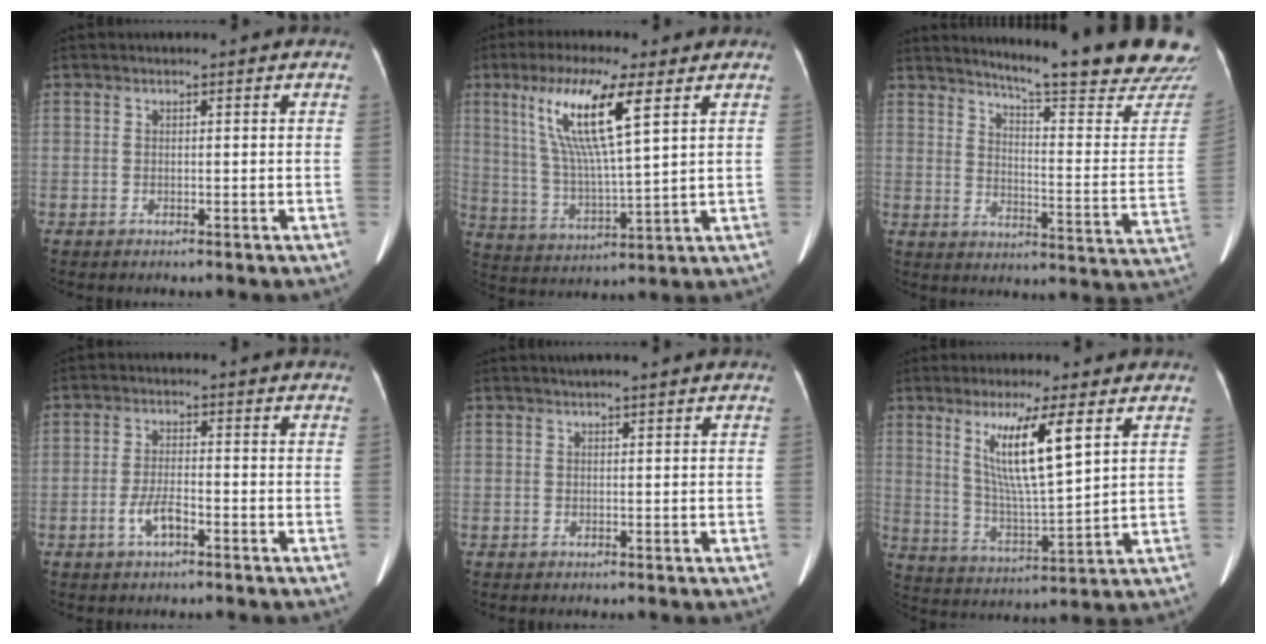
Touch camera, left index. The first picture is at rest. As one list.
[{"total": 13.0, "force": [5.7, 1.0, 11.7], "torque": [-0.243, 0.003, 0.108]}, {"total": 25.0, "force": [22.7, 0.4, 10.5], "torque": [-0.150, -0.114, 0.274]}, {"total": 3.5, "force": [-1.8, 0.9, 2.8], "torque": [-0.060, 0.000, -0.036]}, {"total": 1.5, "force": [1.2, -0.1, 0.9], "torque": [-0.014, 0.017, 0.024]}, {"total": 11.0, "force": [4.7, 0.7, 9.9], "torque": [-0.187, -0.013, 0.089]}]